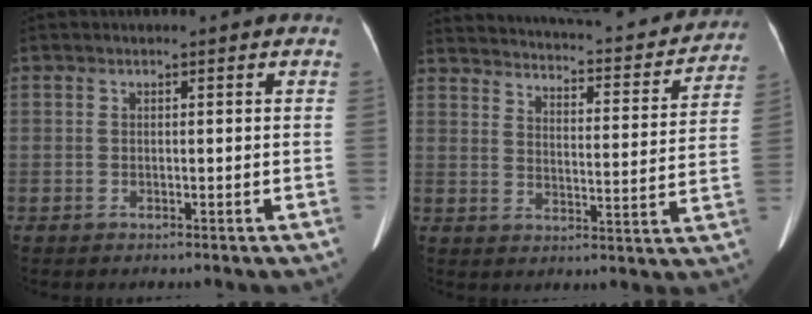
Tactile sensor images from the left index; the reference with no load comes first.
{"total": 23.6, "force": [21.0, 5.0, 9.4], "torque": [-0.142, -0.028, 0.259]}